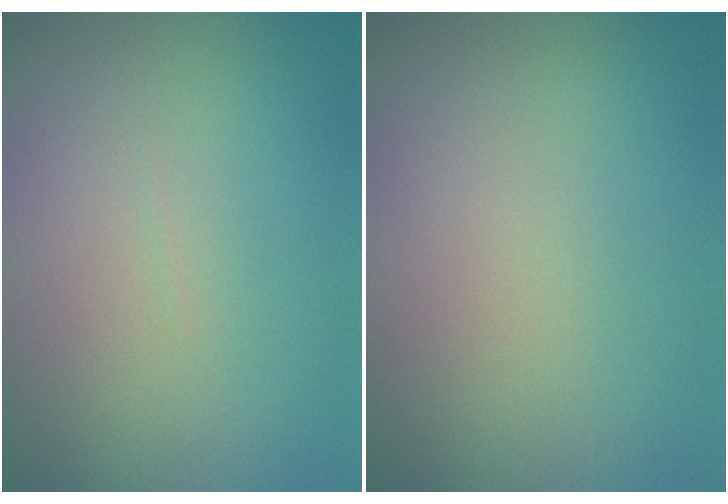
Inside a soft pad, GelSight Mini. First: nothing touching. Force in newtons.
{"total": 0.0}